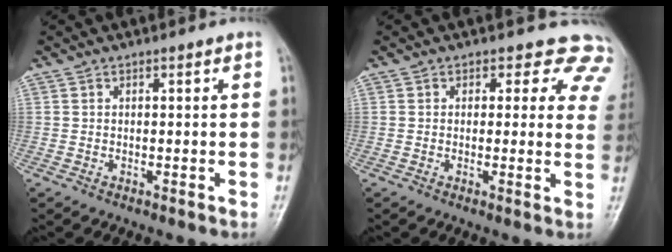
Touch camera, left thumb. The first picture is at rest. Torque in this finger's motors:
{"motor_torque": [0.18, 0.18, 0.05, -0.23, 0.06]}